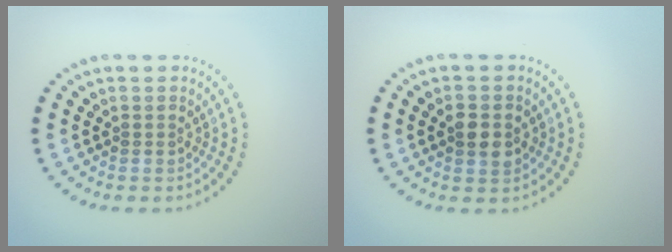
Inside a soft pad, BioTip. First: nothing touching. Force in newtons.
{"total": 2.6, "press": 2.6, "slide": 0.1}